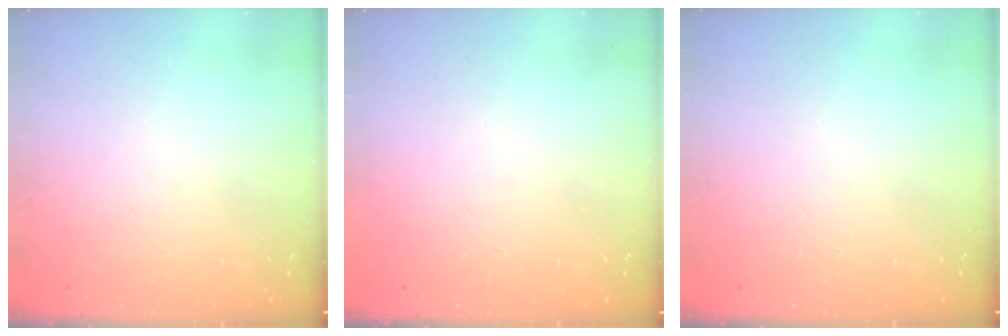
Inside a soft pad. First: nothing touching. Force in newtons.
{"total": 1.6, "press": 1.6, "slide": 0.1}
{"total": 0.0}